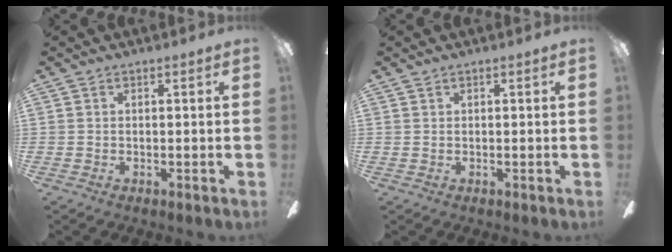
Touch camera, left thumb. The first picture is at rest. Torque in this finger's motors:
{"motor_torque": [-0.11, 0.16, -0.16, 0.10, 0.00]}